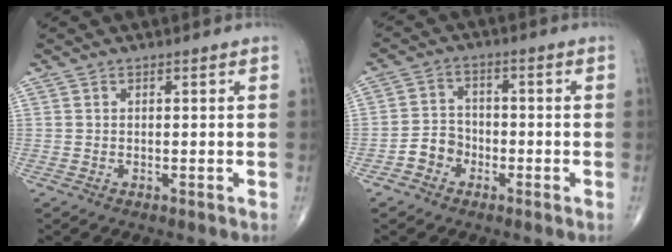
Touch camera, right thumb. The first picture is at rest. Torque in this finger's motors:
{"motor_torque": [0.13, -0.11, 0.30, -0.16, 0.02]}